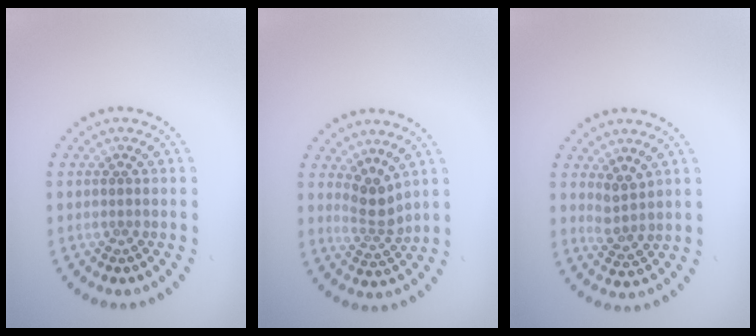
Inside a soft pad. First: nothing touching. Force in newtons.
{"total": 2.5, "press": 1.8, "slide": 1.6}
{"total": 2.0, "press": 1.6, "slide": 1.2}